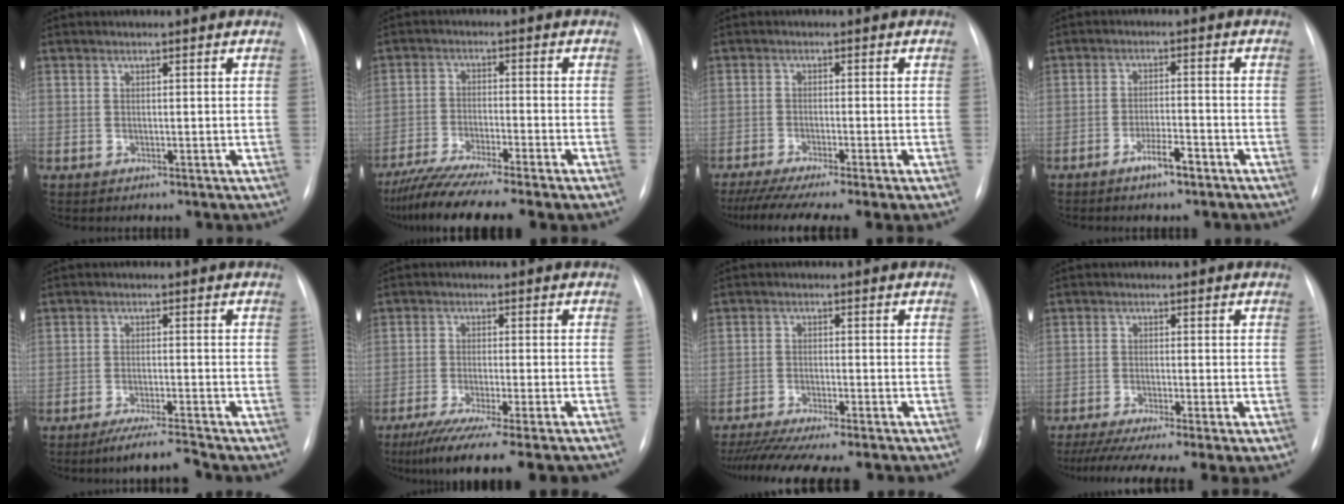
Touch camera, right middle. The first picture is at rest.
{"total": 11.6, "force": [-9.4, -0.6, 6.7], "torque": [-0.108, -0.031, -0.153]}
{"total": 12.6, "force": [-10.0, -0.1, 7.7], "torque": [-0.118, -0.034, -0.158]}
{"total": 3.9, "force": [-2.7, 0.5, 2.8], "torque": [-0.053, -0.001, -0.047]}
{"total": 5.0, "force": [-4.3, -1.3, 2.1], "torque": [-0.037, -0.021, -0.078]}
{"total": 13.8, "force": [-11.3, -1.0, 7.9], "torque": [-0.109, -0.048, -0.174]}
{"total": 14.1, "force": [-12.4, 0.6, 6.7], "torque": [-0.099, -0.025, -0.179]}
{"total": 13.5, "force": [-10.6, -0.1, 8.4], "torque": [-0.124, -0.034, -0.166]}